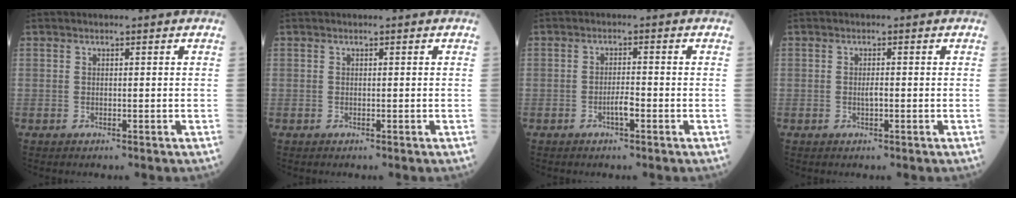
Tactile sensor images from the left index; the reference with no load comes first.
{"total": 0.0}
{"total": 2.2, "force": [-1.2, 0.3, 1.8], "torque": [-0.030, 0.000, -0.024]}
{"total": 1.1, "force": [-0.3, 0.3, 1.0], "torque": [-0.020, -0.001, -0.007]}